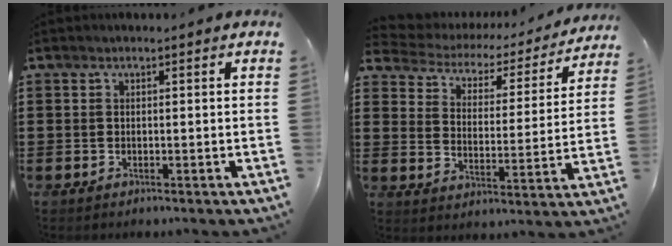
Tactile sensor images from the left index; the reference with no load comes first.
{"total": 2.4, "force": [2.1, 1.1, 0.3], "torque": [-0.027, -0.020, 0.025]}